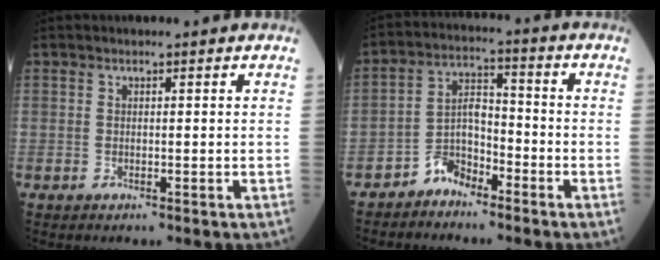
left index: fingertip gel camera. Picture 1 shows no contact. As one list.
[{"total": 5.4, "force": [-4.2, 2.6, 2.3], "torque": [-0.036, 0.007, -0.087]}]